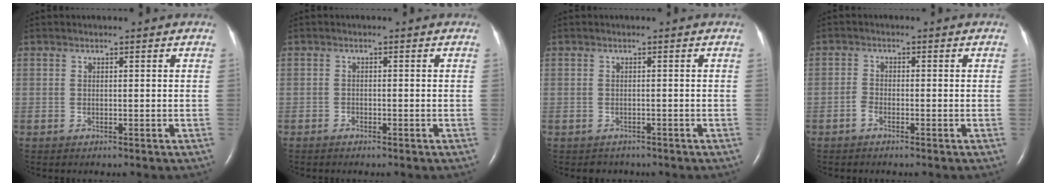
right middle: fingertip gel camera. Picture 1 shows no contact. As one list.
[{"total": 0.8, "force": [-0.7, 0.3, 0.2], "torque": [-0.006, 0.000, -0.015]}, {"total": 1.6, "force": [-1.3, 0.9, -0.2], "torque": [-0.005, 0.001, -0.019]}, {"total": 1.5, "force": [-1.1, 0.6, 0.8], "torque": [-0.019, 0.002, -0.022]}]